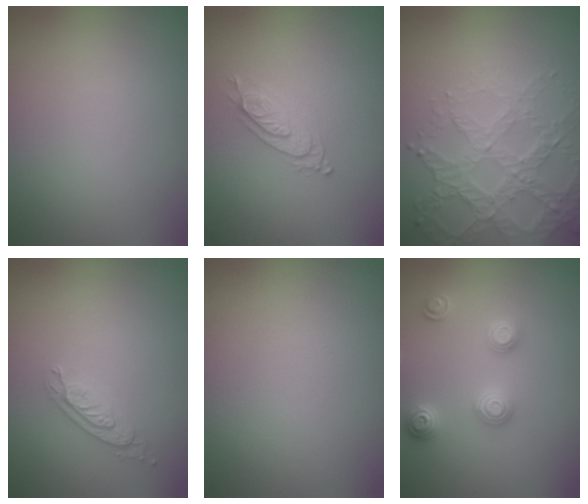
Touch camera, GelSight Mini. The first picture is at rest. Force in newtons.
{"total": 2.3, "press": 2.0, "slide": 1.1}
{"total": 5.7, "press": 4.6, "slide": 3.4}
{"total": 2.1, "press": 1.9, "slide": 0.8}
{"total": 0.0}
{"total": 2.9, "press": 2.9, "slide": 0.2}